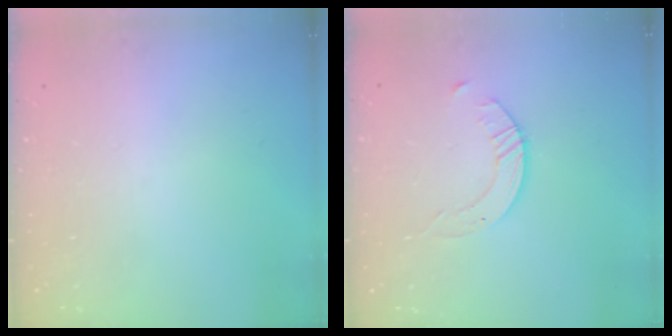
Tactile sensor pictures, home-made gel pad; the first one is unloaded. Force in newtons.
{"total": 2.6, "press": 2.6, "slide": 0.3}